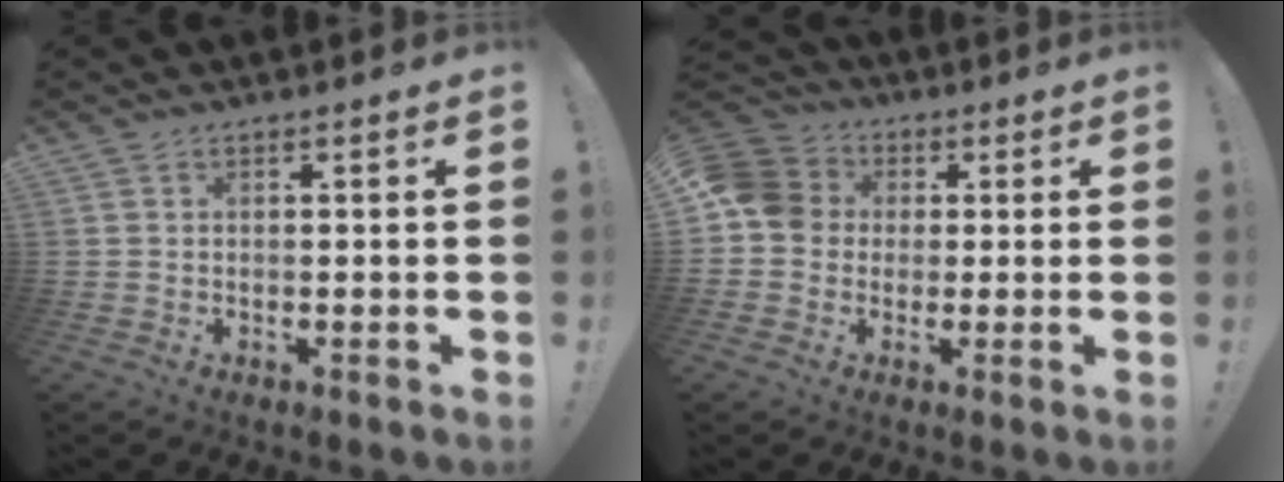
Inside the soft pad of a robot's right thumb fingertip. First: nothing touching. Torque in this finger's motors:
{"motor_torque": [0.66, 1.16, 0.30, -0.26, 0.02]}